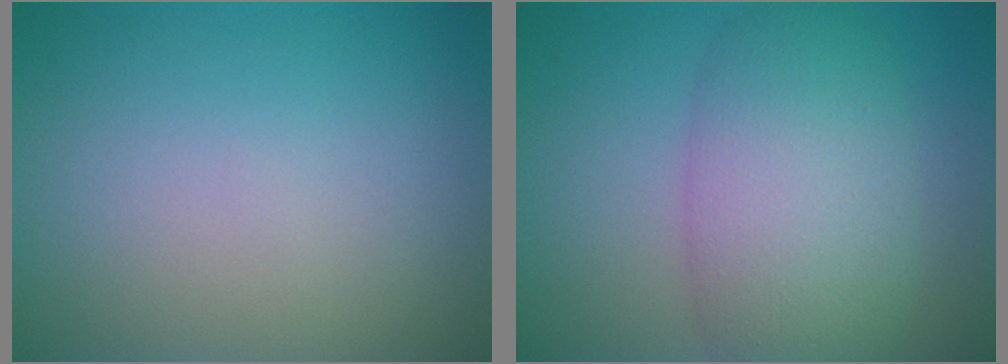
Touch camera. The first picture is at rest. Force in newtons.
{"total": 7.3, "press": 7.3, "slide": 0.5}